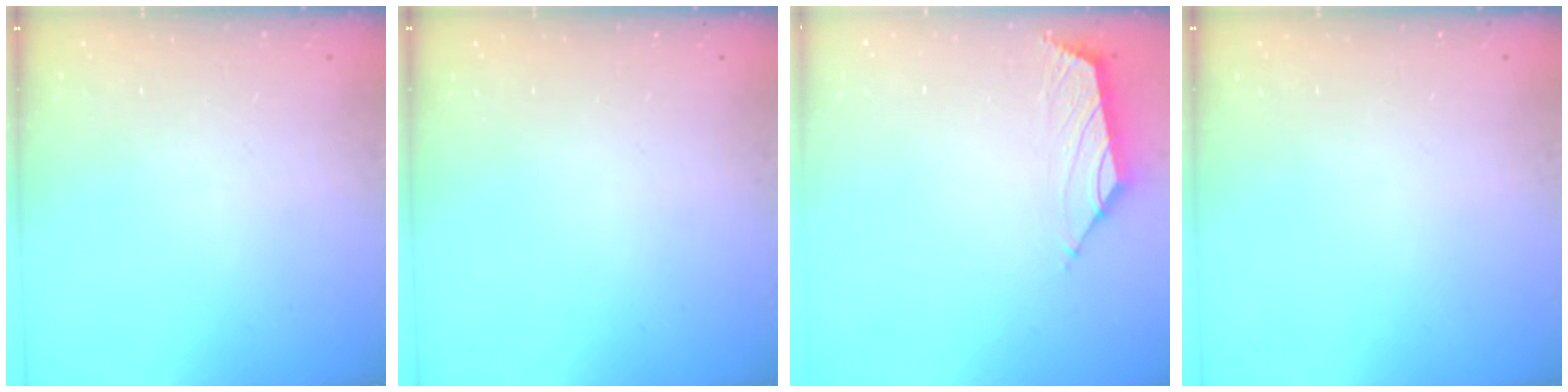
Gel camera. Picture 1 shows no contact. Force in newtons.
{"total": 0.0}
{"total": 1.7, "press": 1.6, "slide": 0.7}
{"total": 0.0}